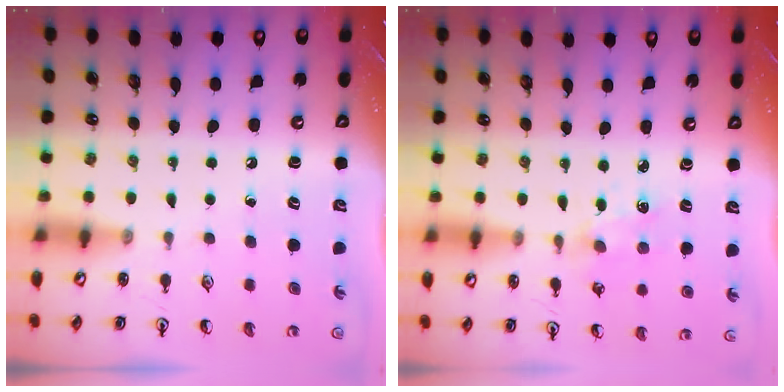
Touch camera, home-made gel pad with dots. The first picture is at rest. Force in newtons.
{"total": 2.8, "press": 2.7, "slide": 0.4}